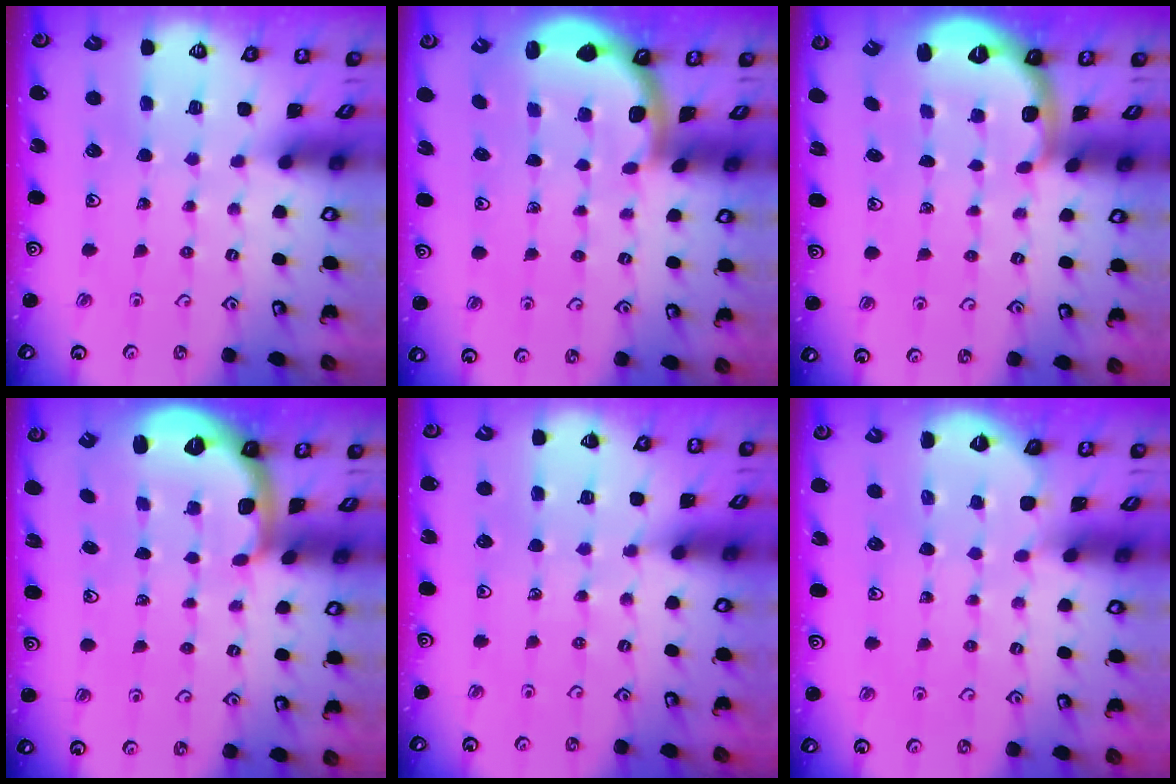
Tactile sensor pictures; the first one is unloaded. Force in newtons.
{"total": 1.8, "press": 1.8, "slide": 0.1}
{"total": 2.5, "press": 1.9, "slide": 1.6}
{"total": 1.9, "press": 1.8, "slide": 0.5}
{"total": 4.1, "press": 3.7, "slide": 1.8}
{"total": 2.3, "press": 2.3, "slide": 0.1}